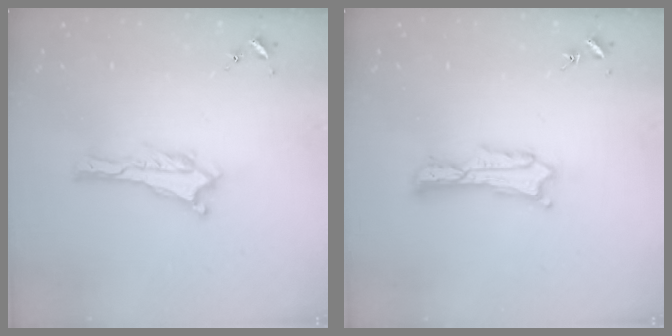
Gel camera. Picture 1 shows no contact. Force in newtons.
{"total": 2.7, "press": 2.7, "slide": 0.3}